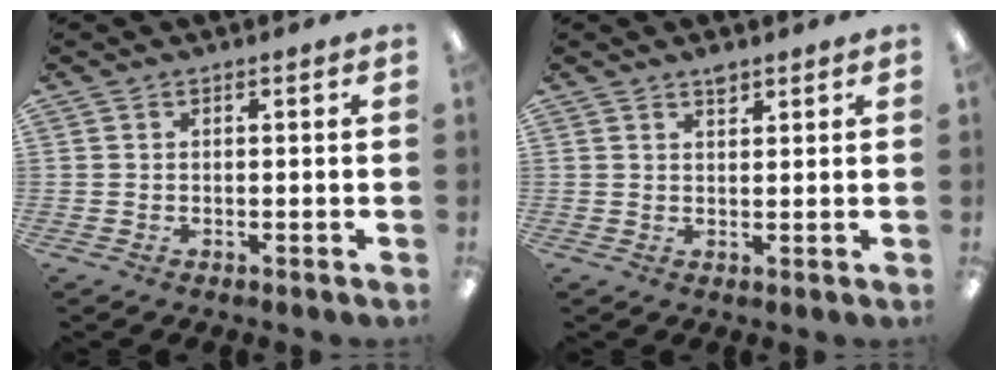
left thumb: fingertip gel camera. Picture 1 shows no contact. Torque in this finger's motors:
{"motor_torque": [0.15, 0.01, -0.14, -0.16, 0.00]}